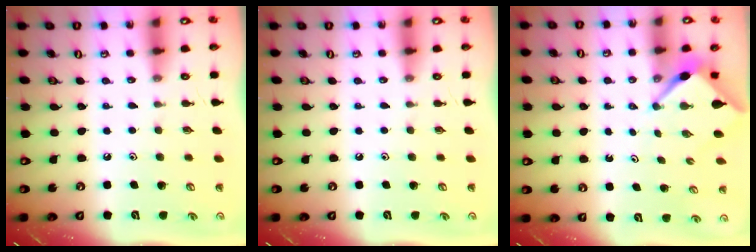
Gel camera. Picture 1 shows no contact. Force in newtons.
{"total": 0.0}
{"total": 2.8, "press": 2.8, "slide": 0.3}